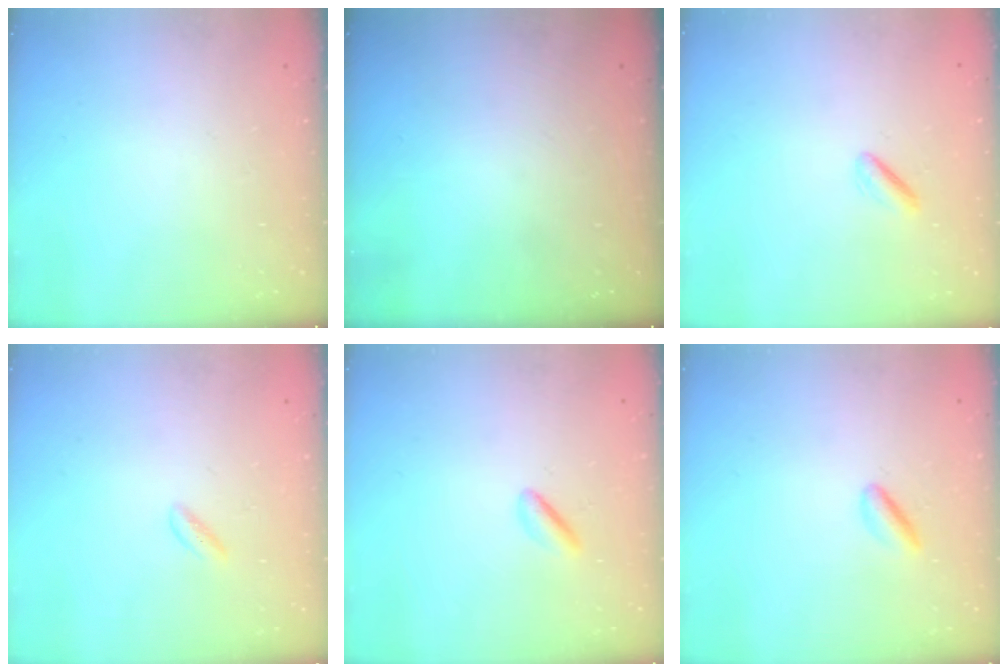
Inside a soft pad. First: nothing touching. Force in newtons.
{"total": 0.0}
{"total": 1.1, "press": 0.7, "slide": 0.8}
{"total": 1.3, "press": 1.1, "slide": 0.7}
{"total": 2.1, "press": 1.9, "slide": 0.9}
{"total": 3.0, "press": 2.8, "slide": 1.1}